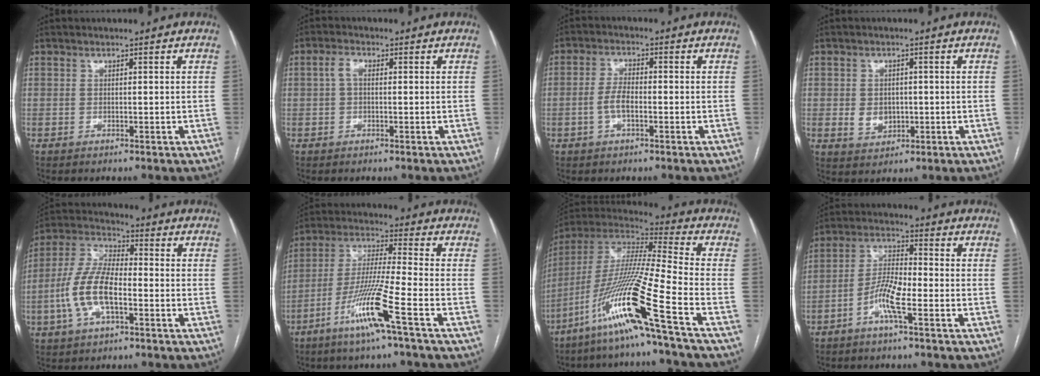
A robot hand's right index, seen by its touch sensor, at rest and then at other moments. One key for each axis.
{"total": 2.2, "fx": 0.1, "fy": 1.2, "fz": 1.8, "tx": -0.038, "ty": 0.010, "tz": 0.000}
{"total": 4.0, "fx": -1.2, "fy": 1.6, "fz": 3.4, "tx": -0.075, "ty": 0.007, "tz": -0.024}
{"total": 4.1, "fx": -0.4, "fy": 3.3, "fz": 2.3, "tx": -0.036, "ty": 0.004, "tz": 0.006}
{"total": 11.2, "fx": -3.0, "fy": 4.4, "fz": 9.8, "tx": -0.221, "ty": 0.013, "tz": -0.060}
{"total": 11.8, "fx": -6.1, "fy": -1.2, "fz": 10.0, "tx": -0.201, "ty": -0.015, "tz": -0.122}
{"total": 19.7, "fx": -10.4, "fy": -1.9, "fz": 16.6, "tx": -0.360, "ty": -0.030, "tz": -0.204}
{"total": 7.0, "fx": -3.2, "fy": 1.1, "fz": 6.1, "tx": -0.128, "ty": 0.008, "tz": -0.065}